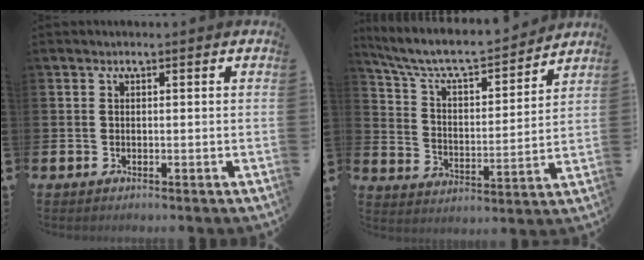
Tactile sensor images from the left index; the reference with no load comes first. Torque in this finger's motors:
{"motor_torque": [0.69, -1.20, 0.41, 0.19]}